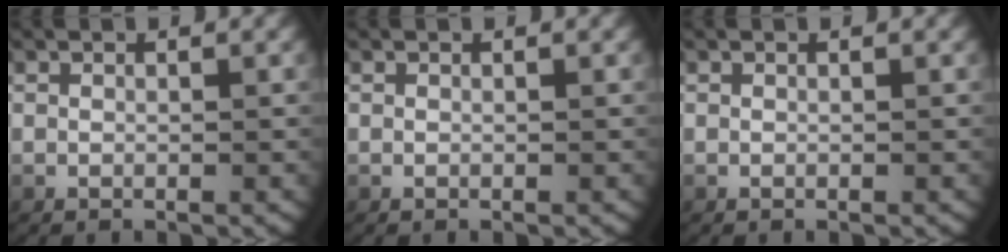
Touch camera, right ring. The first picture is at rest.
{"total": 0.0}
{"total": 0.0}